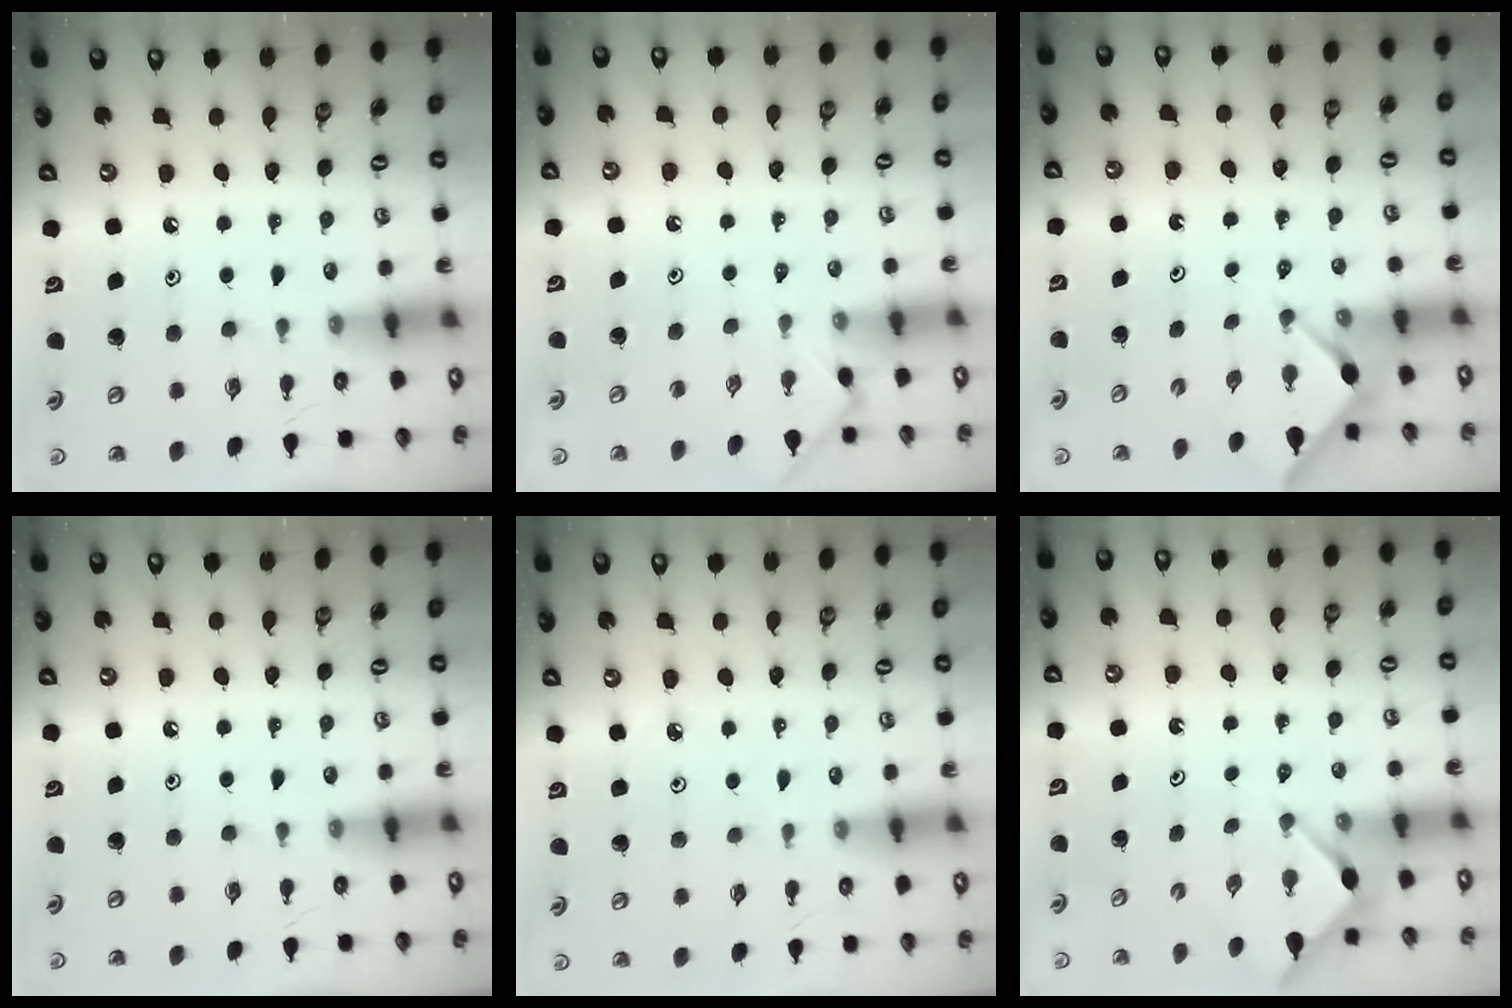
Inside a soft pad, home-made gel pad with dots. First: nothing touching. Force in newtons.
{"total": 2.3, "press": 2.3, "slide": 0.3}
{"total": 3.0, "press": 2.9, "slide": 0.4}
{"total": 0.0}
{"total": 1.8, "press": 1.8, "slide": 0.2}
{"total": 2.9, "press": 2.9, "slide": 0.3}